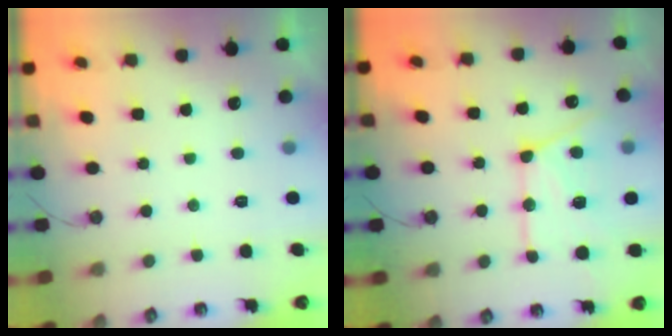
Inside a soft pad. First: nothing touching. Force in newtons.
{"total": 15.4, "press": 15.4, "slide": 1.0}